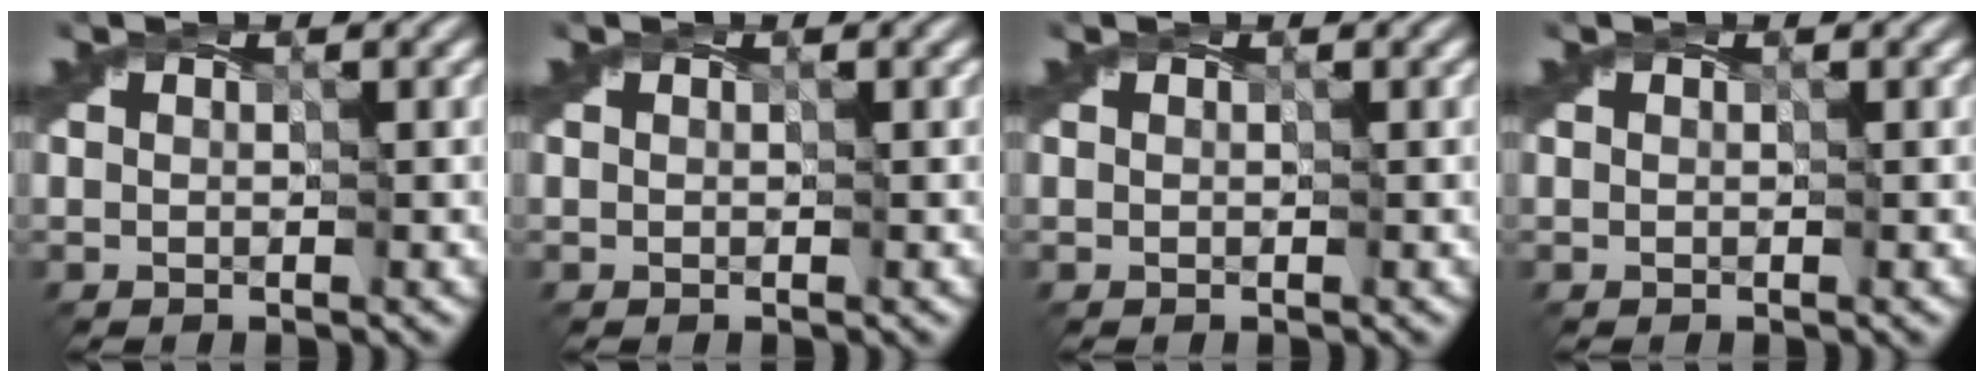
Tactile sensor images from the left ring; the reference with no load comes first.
{"total": 0.0}
{"total": 0.0}
{"total": 0.0}